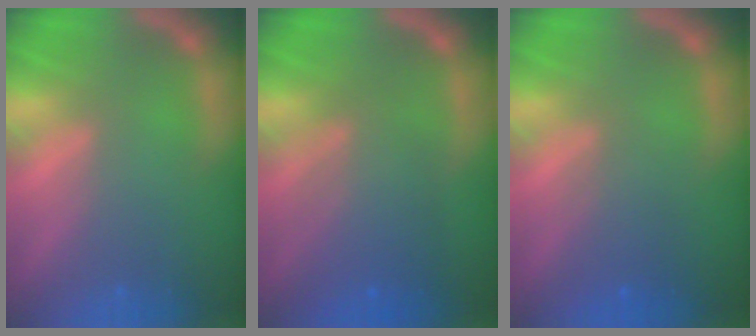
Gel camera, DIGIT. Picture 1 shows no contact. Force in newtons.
{"total": 5.6}
{"total": 2.5}